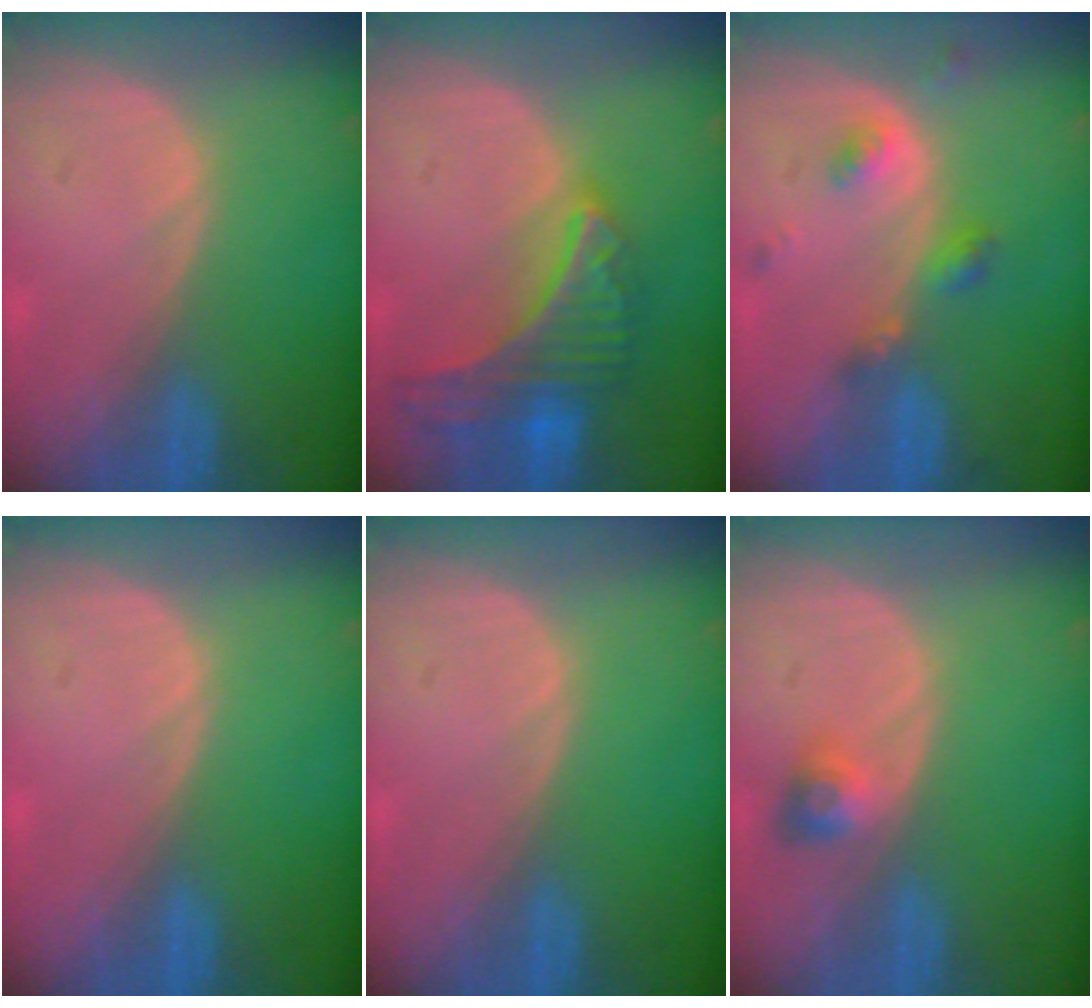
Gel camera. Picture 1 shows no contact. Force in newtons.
{"total": 9.3, "press": 8.2, "slide": 4.4}
{"total": 4.6, "press": 4.1, "slide": 2.0}
{"total": 0.0}
{"total": 0.0}
{"total": 2.9, "press": 2.7, "slide": 1.2}